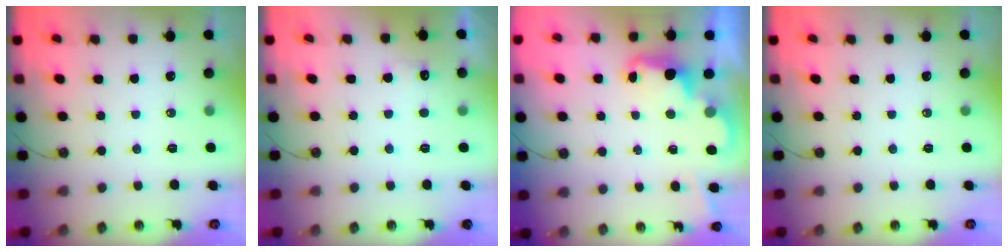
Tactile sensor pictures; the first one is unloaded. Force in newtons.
{"total": 4.6, "press": 4.4, "slide": 1.2}
{"total": 2.5, "press": 2.4, "slide": 0.6}
{"total": 0.0}